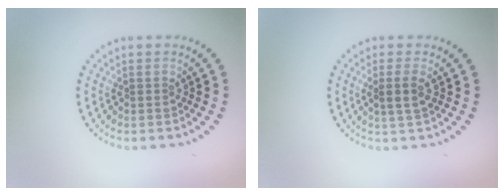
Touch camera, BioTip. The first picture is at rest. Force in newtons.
{"total": 1.7, "press": 1.4, "slide": 1.0}